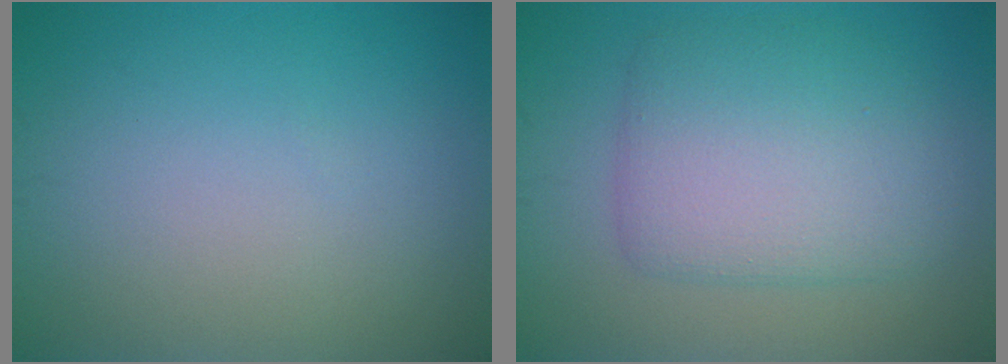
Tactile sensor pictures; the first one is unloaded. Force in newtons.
{"total": 6.2, "press": 6.2, "slide": 0.2}